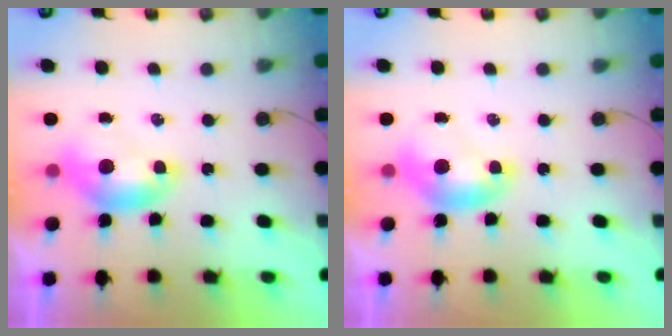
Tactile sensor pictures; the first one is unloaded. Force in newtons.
{"total": 0.0}